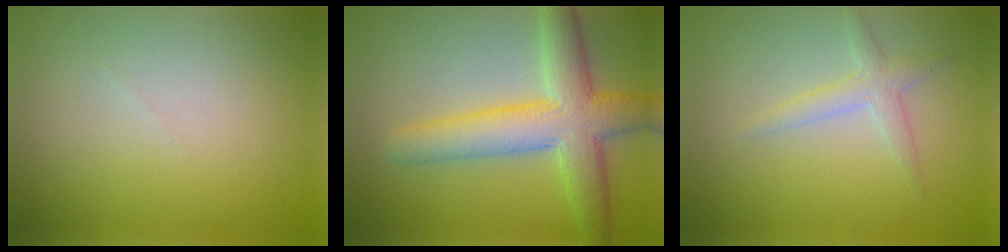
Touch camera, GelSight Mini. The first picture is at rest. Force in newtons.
{"total": 7.1, "press": 7.0, "slide": 0.3}
{"total": 1.9, "press": 1.9, "slide": 0.0}